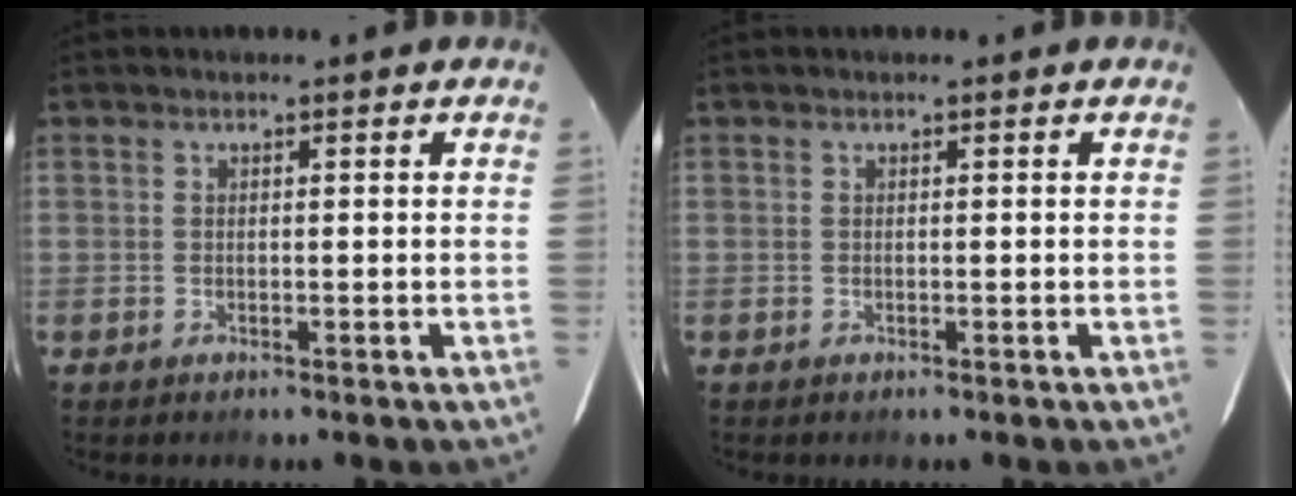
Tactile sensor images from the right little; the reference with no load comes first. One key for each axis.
{"total": 0.0}